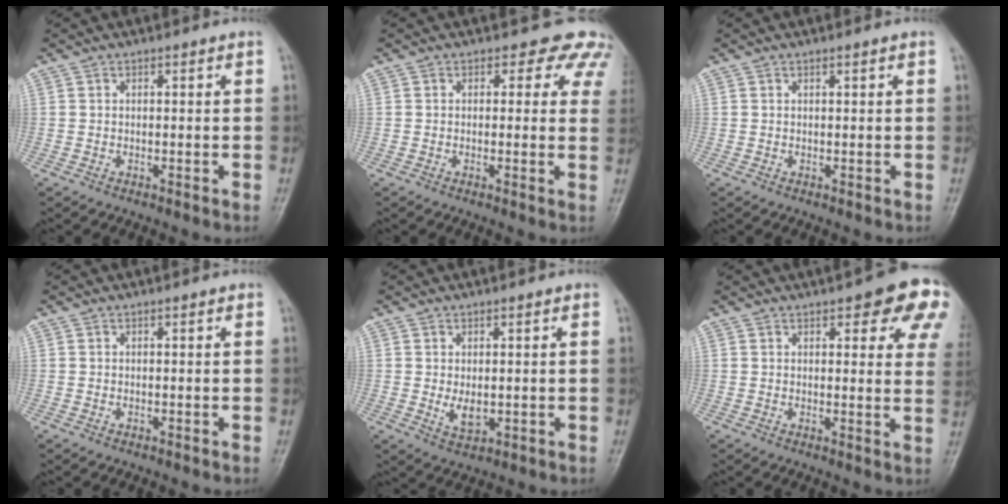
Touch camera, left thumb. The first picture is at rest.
{"total": 6.2, "force": [4.5, 3.8, 1.8], "torque": [0.022, -0.014, 0.024]}
{"total": 0.5, "force": [0.3, 0.0, 0.4], "torque": [-0.007, 0.000, 0.004]}
{"total": 0.0}
{"total": 3.4, "force": [-0.1, 2.1, 2.7], "torque": [-0.036, -0.009, 0.007]}
{"total": 13.4, "force": [6.7, 4.8, 10.5], "torque": [-0.089, -0.021, 0.067]}